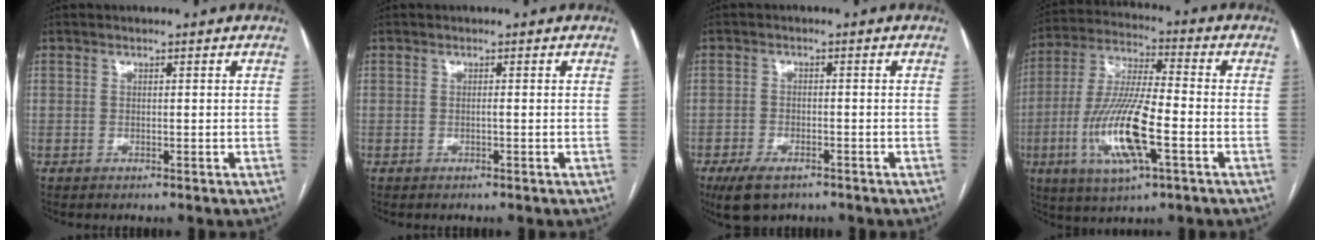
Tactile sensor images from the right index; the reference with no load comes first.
{"total": 0.0}
{"total": 5.5, "force": [-3.8, 2.5, 3.0], "torque": [-0.061, -0.007, -0.062]}
{"total": 15.0, "force": [-4.6, 2.6, 14.0], "torque": [-0.290, -0.010, -0.083]}